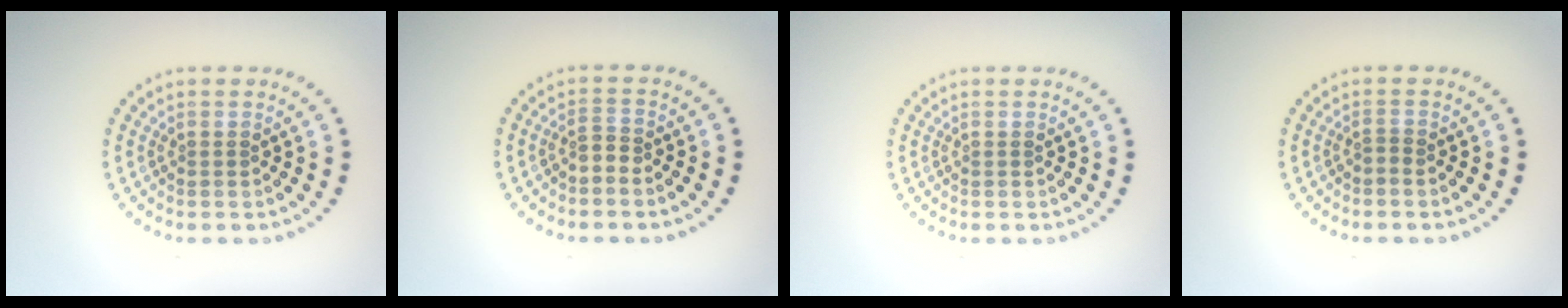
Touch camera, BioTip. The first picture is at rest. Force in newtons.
{"total": 1.2, "press": 0.7, "slide": 1.0}
{"total": 0.0}
{"total": 0.6, "press": 0.3, "slide": 0.5}